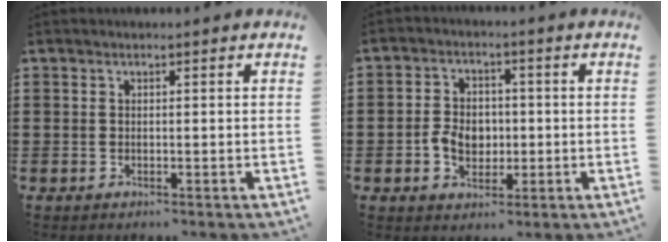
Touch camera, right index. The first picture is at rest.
{"total": 5.0, "force": [-0.8, 4.0, 3.0], "torque": [-0.062, 0.006, -0.020]}